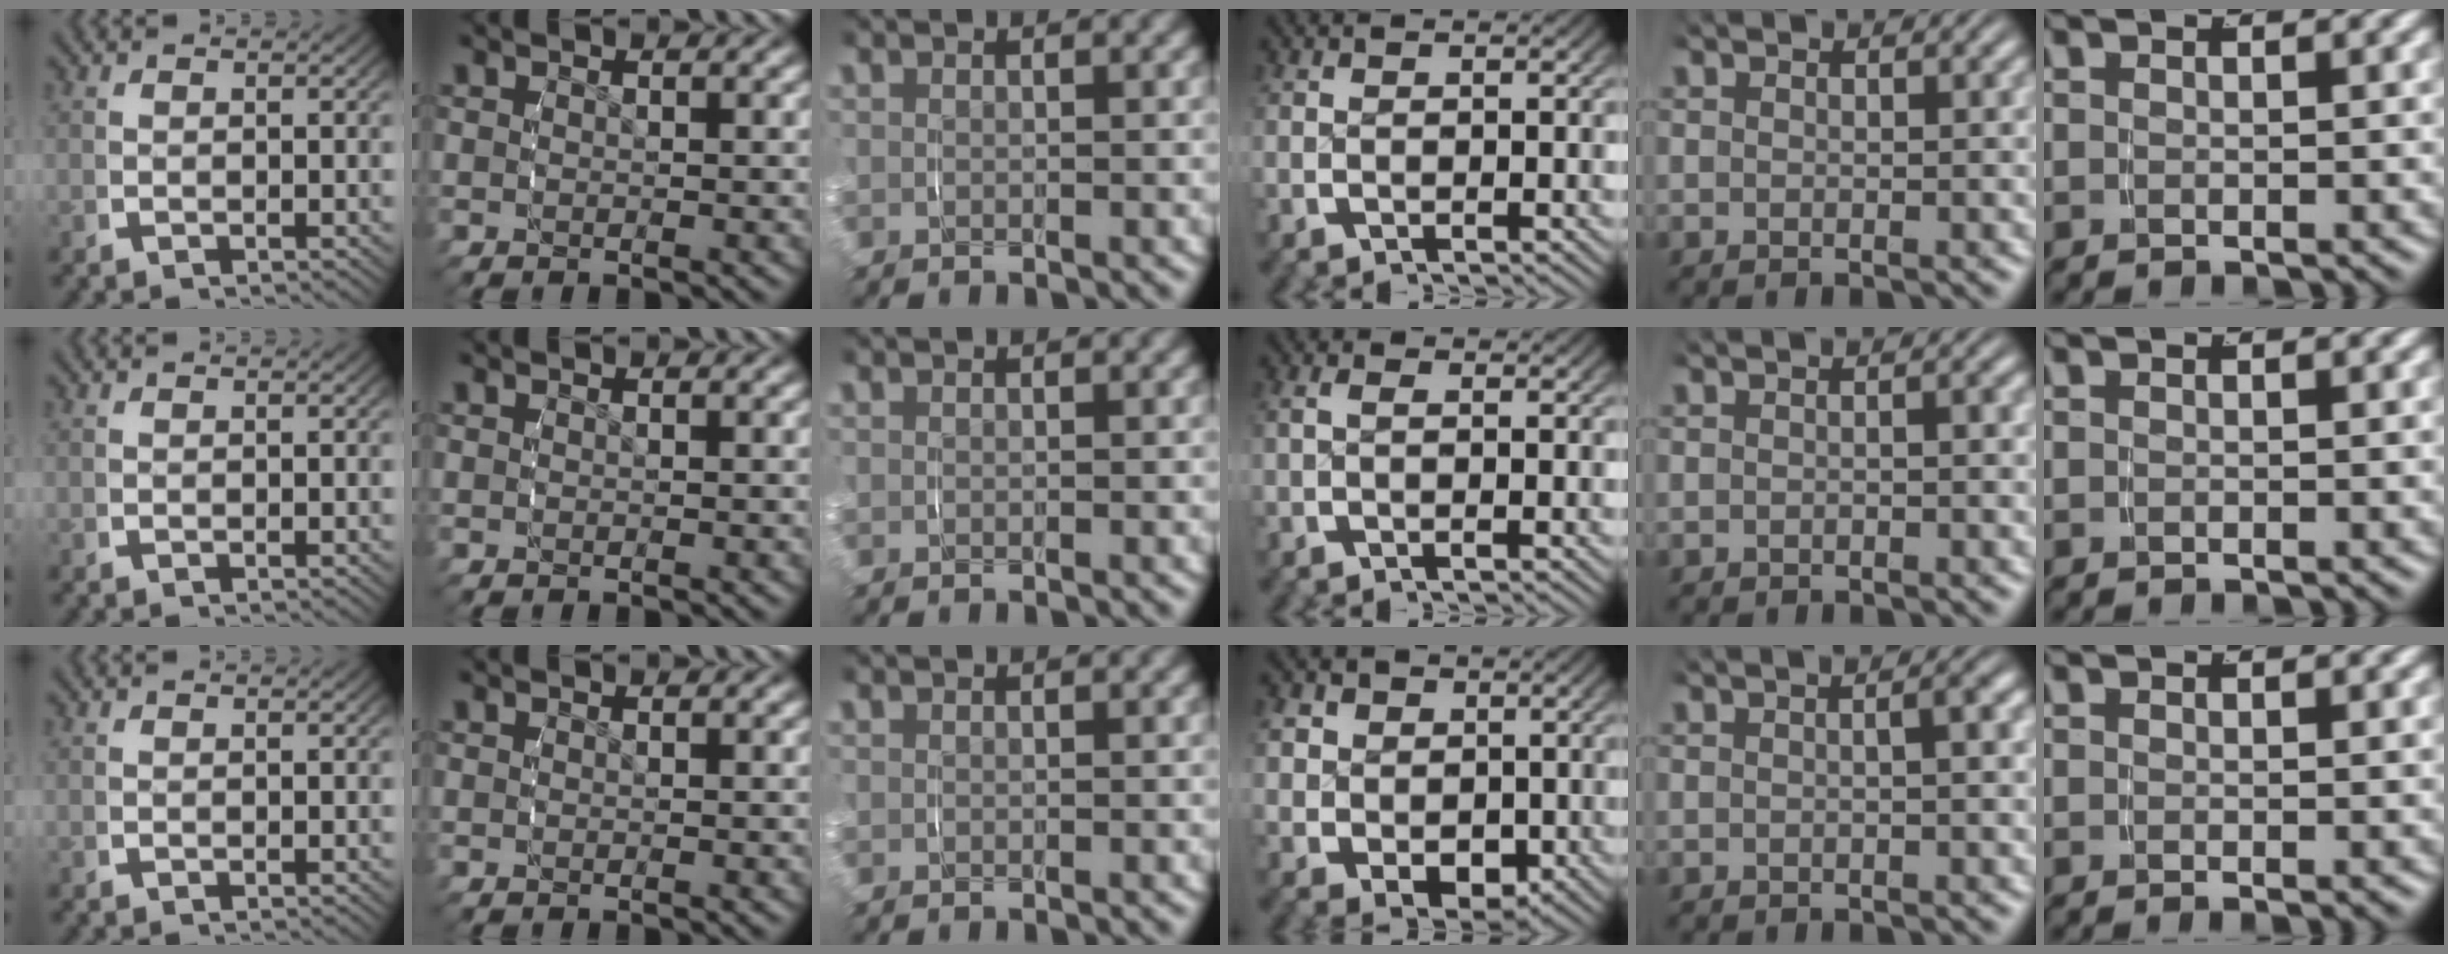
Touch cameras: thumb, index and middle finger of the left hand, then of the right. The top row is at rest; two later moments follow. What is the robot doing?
{"motion": "grasp_and_lifting", "object": "paper towel"}